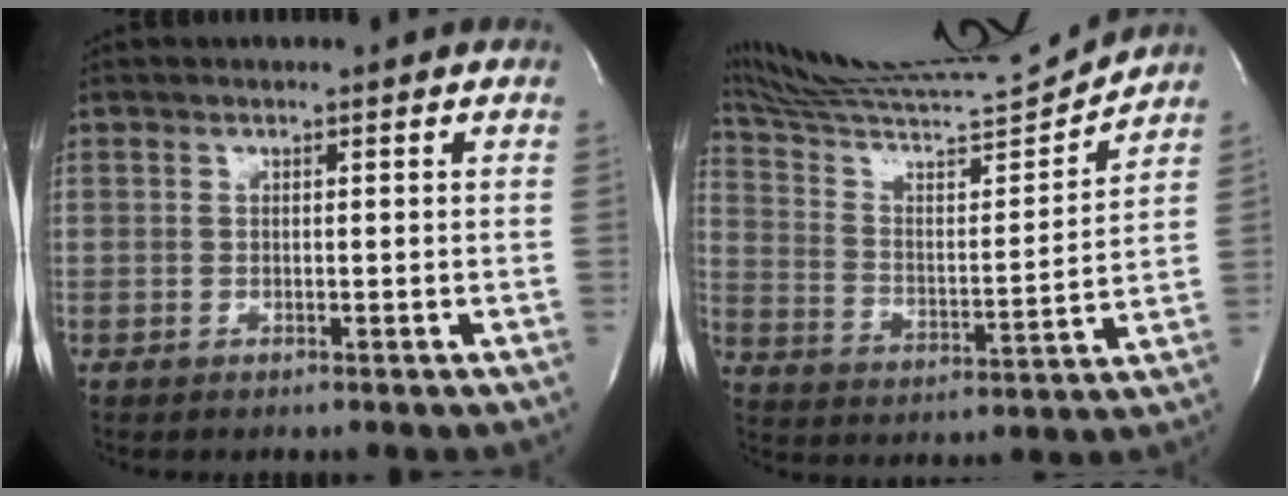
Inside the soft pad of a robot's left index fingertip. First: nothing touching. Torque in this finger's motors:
{"motor_torque": [-0.16, -0.25, 0.00, 0.04]}